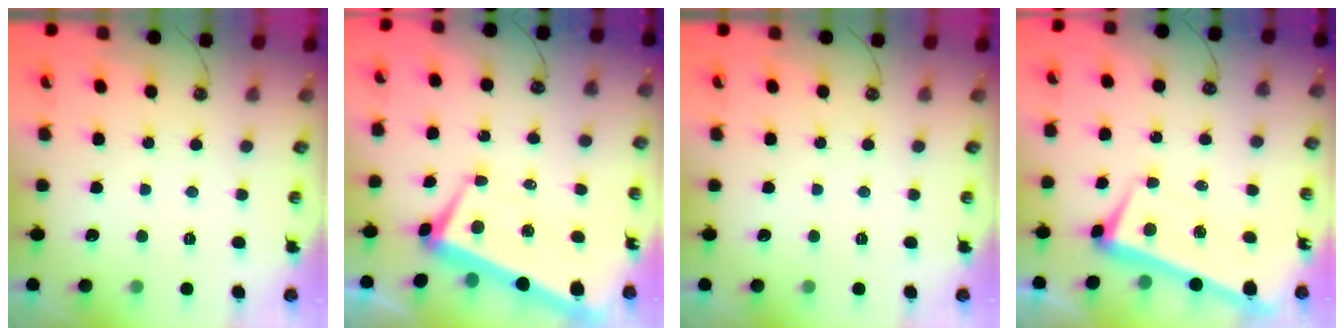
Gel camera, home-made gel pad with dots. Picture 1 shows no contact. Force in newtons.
{"total": 2.0, "press": 1.6, "slide": 1.2}
{"total": 0.0}
{"total": 2.1, "press": 2.0, "slide": 0.7}